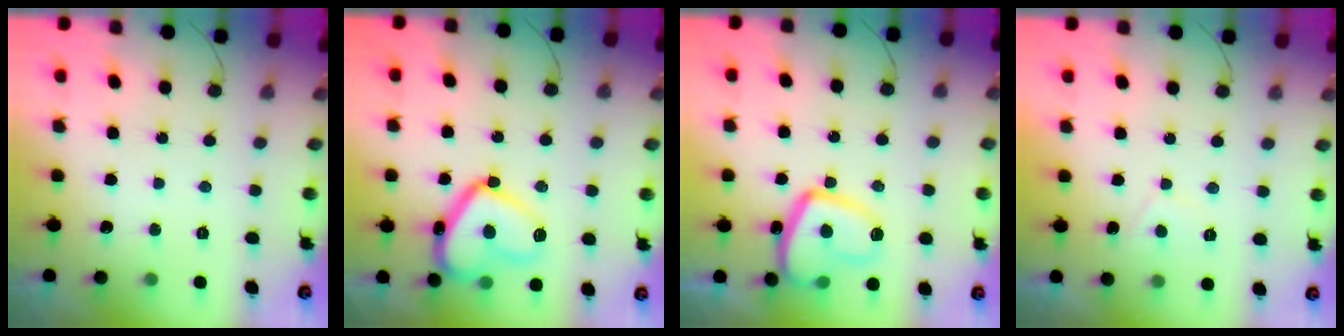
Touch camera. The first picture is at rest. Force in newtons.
{"total": 16.0, "press": 16.0, "slide": 1.4}
{"total": 15.3, "press": 15.2, "slide": 1.6}
{"total": 1.5, "press": 1.4, "slide": 0.5}